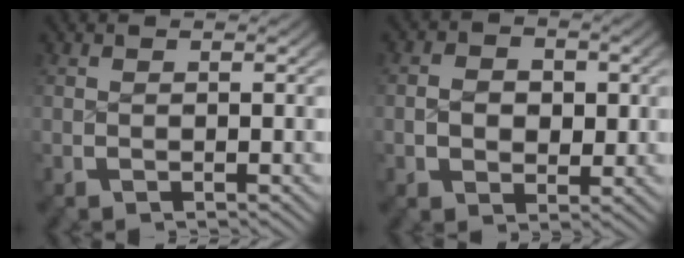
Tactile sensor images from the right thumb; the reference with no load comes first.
{"total": 3.2, "force": [-1.7, 2.6, 0.9], "torque": [-0.026, -0.020, -0.024]}